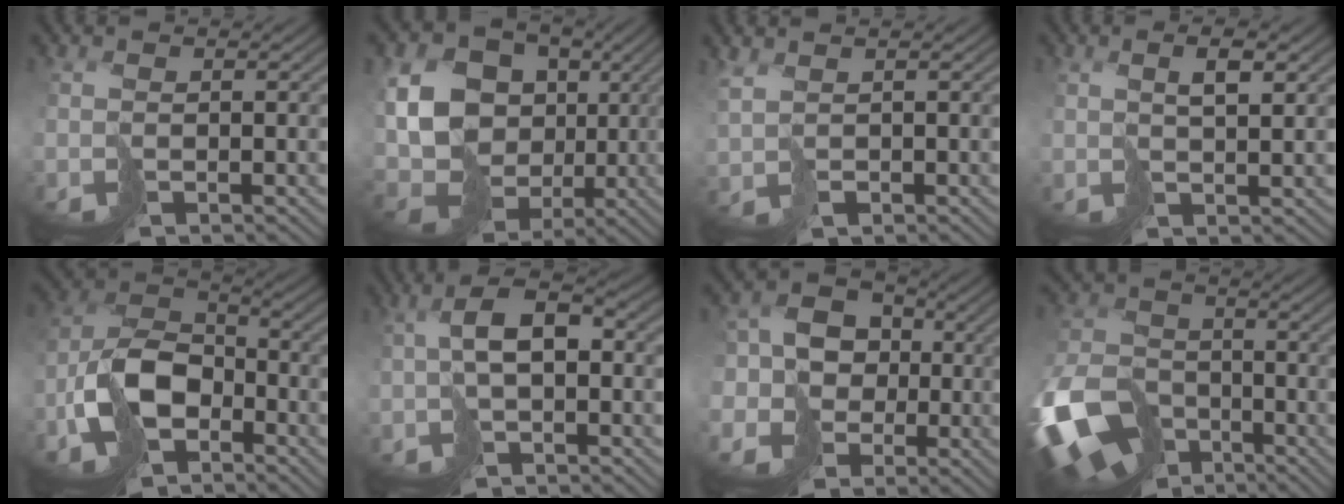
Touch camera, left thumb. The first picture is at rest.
{"total": 15.9, "force": [0.6, 13.3, 8.8], "torque": [-0.230, -0.005, 0.020]}
{"total": 1.9, "force": [1.8, 0.5, 0.5], "torque": [-0.020, 0.005, 0.040]}
{"total": 3.4, "force": [1.8, 0.7, 2.8], "torque": [-0.049, 0.007, 0.035]}
{"total": 10.8, "force": [-5.1, 6.7, 6.8], "torque": [-0.158, -0.013, -0.108]}
{"total": 6.1, "force": [-0.3, 2.8, 5.4], "torque": [-0.104, 0.014, -0.006]}
{"total": 10.6, "force": [-1.6, 9.4, 4.6], "torque": [-0.126, -0.010, -0.047]}
{"total": 16.1, "force": [-8.4, 10.8, 8.5], "torque": [-0.253, -0.049, -0.148]}